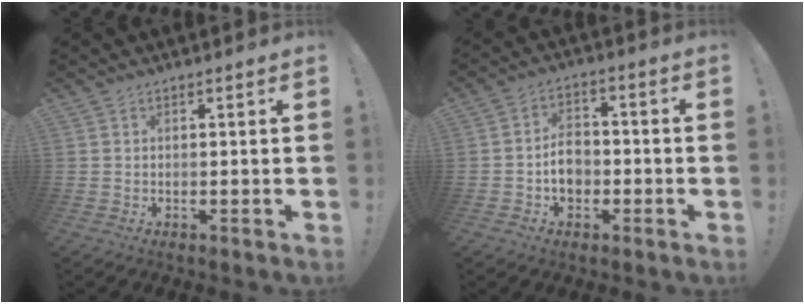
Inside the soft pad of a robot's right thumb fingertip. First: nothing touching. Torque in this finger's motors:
{"motor_torque": [1.09, 0.56, 0.84, -0.40, 0.00]}